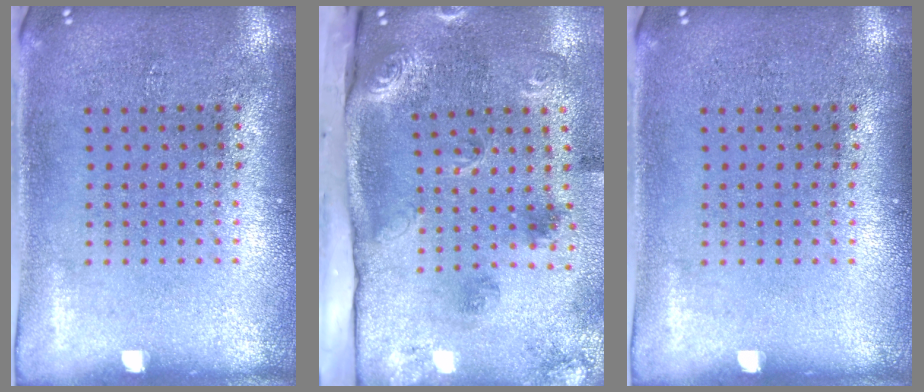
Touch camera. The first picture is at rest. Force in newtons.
{"total": 3.2, "press": 2.1, "slide": 2.4}
{"total": 0.0}